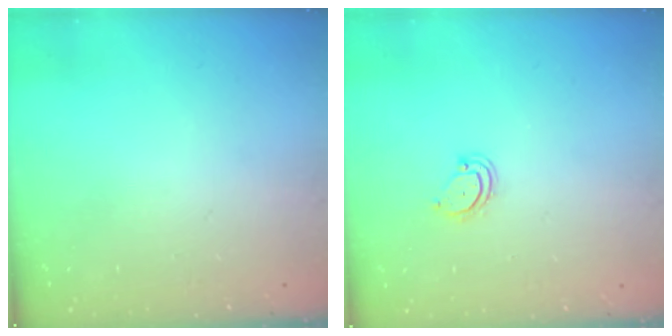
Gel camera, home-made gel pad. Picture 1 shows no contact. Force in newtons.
{"total": 3.5, "press": 3.5, "slide": 0.3}